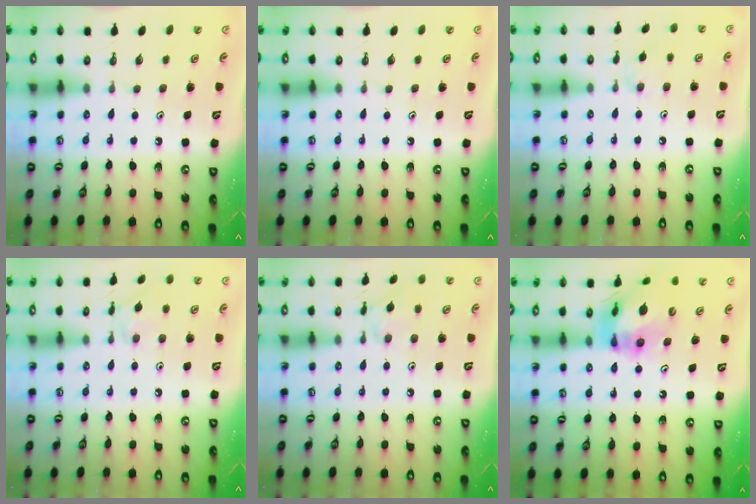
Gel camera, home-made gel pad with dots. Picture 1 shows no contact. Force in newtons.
{"total": 0.0}
{"total": 7.3, "press": 7.2, "slide": 0.7}
{"total": 6.2, "press": 6.2, "slide": 0.4}
{"total": 6.2, "press": 6.2, "slide": 0.4}
{"total": 15.8, "press": 15.7, "slide": 1.8}